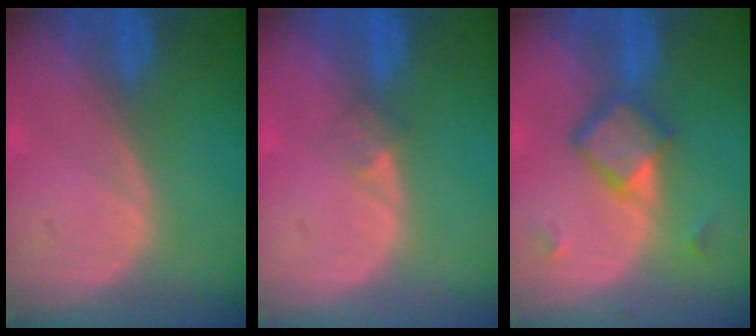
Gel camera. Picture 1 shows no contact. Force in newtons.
{"total": 1.5, "press": 1.2, "slide": 1.0}
{"total": 5.8, "press": 5.1, "slide": 2.7}